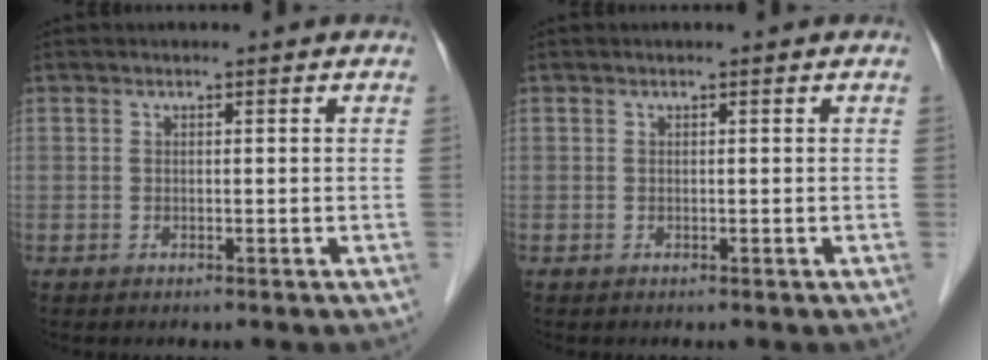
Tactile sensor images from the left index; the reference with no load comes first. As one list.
[{"total": 0.0}]